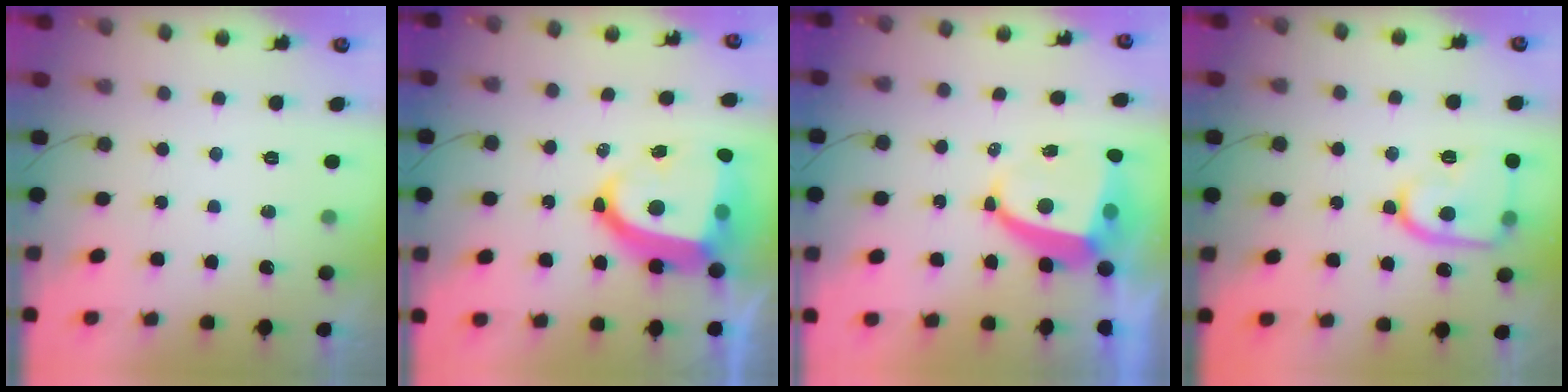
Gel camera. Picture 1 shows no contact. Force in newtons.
{"total": 19.6, "press": 19.5, "slide": 2.4}
{"total": 7.9, "press": 7.8, "slide": 1.1}
{"total": 14.4, "press": 14.3, "slide": 1.3}